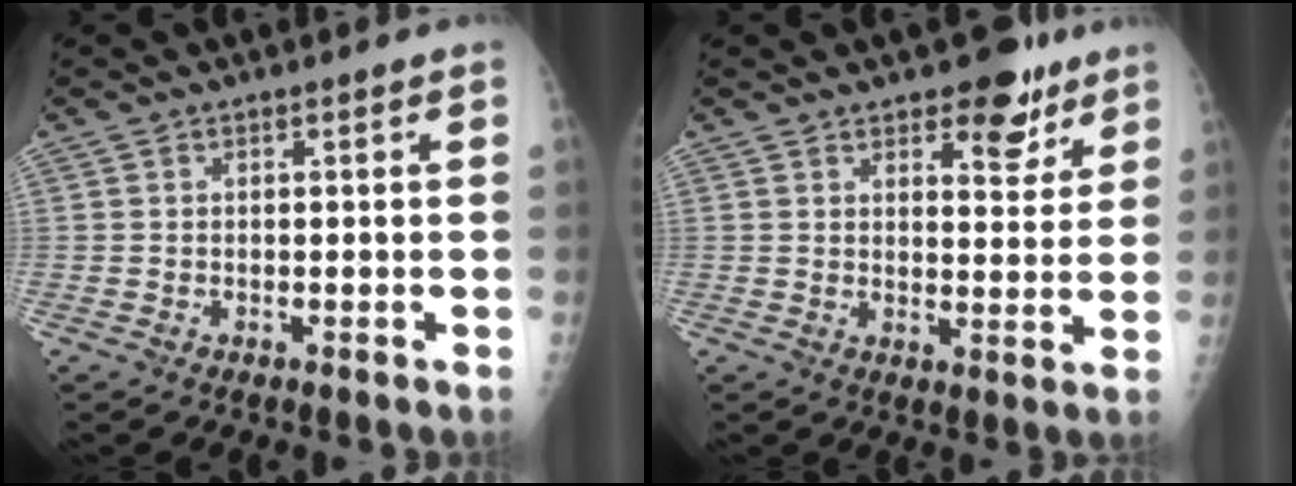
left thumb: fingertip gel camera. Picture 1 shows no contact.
{"total": 8.0, "force": [5.3, 3.8, 4.6], "torque": [-0.029, -0.030, 0.073]}